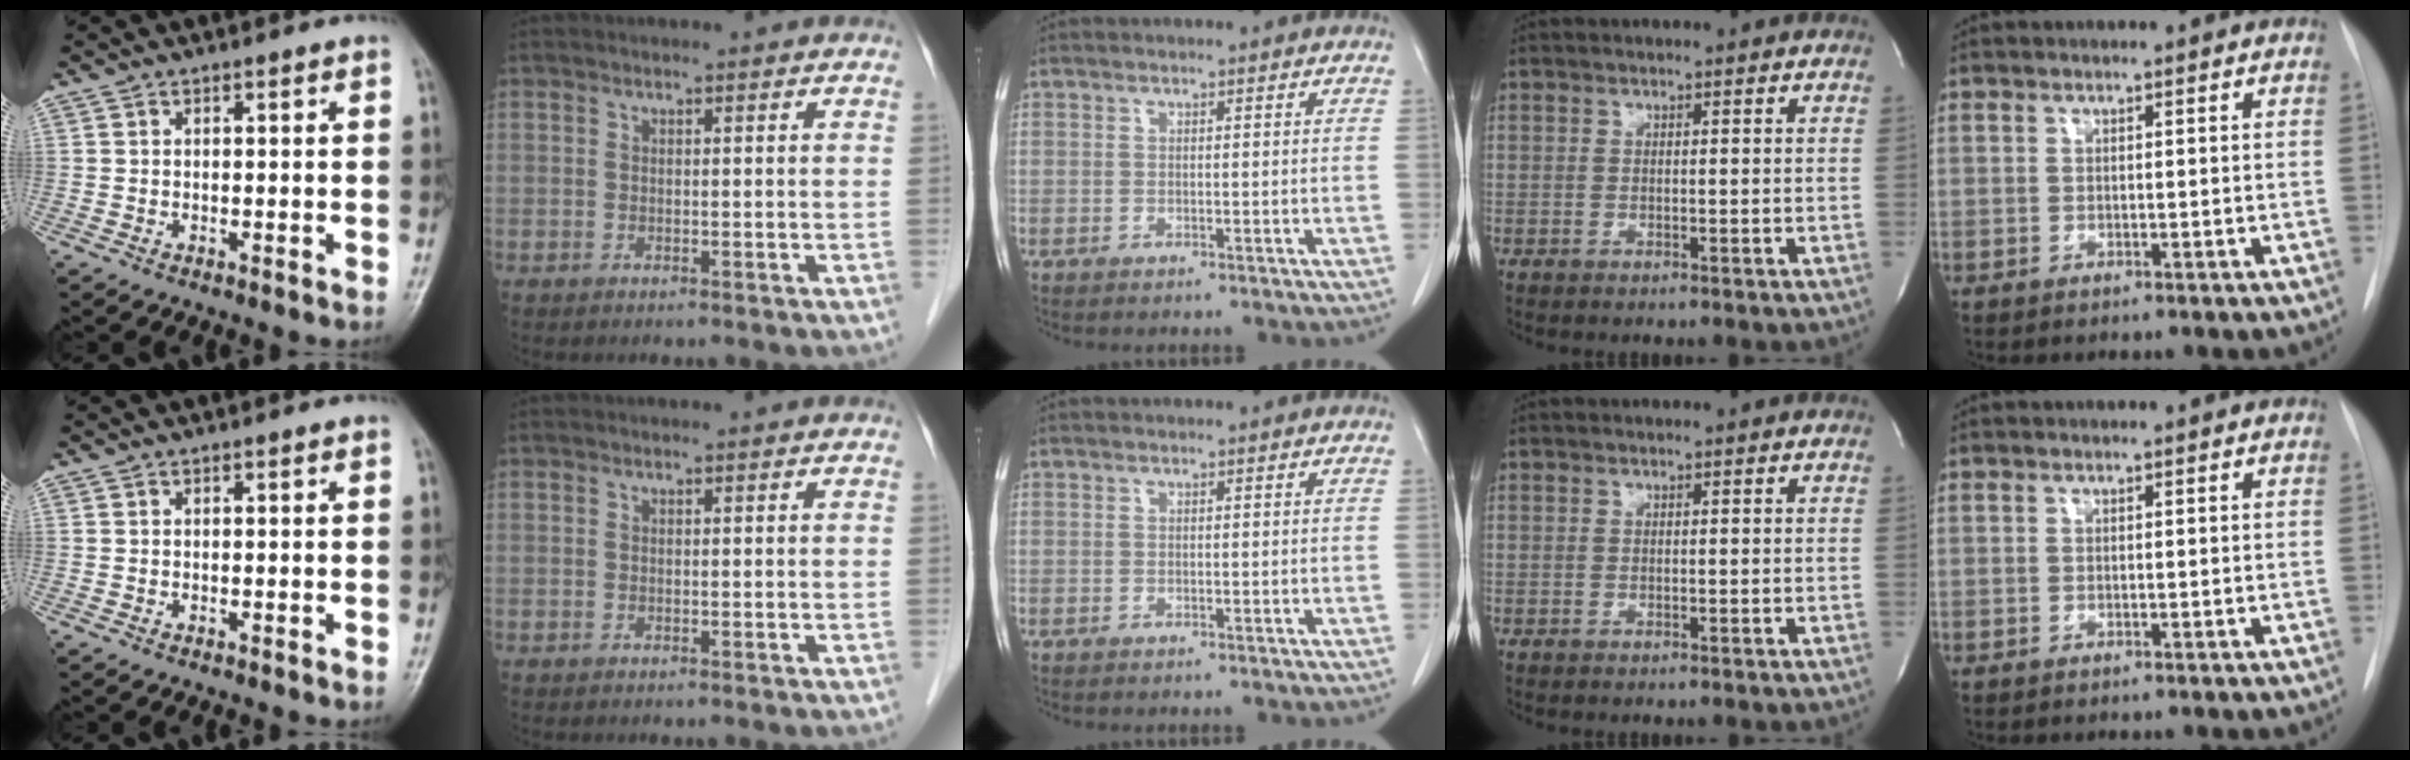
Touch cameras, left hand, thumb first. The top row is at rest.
{}